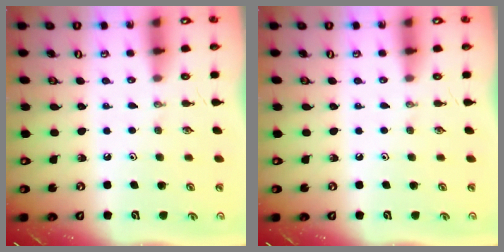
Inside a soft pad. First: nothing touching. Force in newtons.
{"total": 0.0}